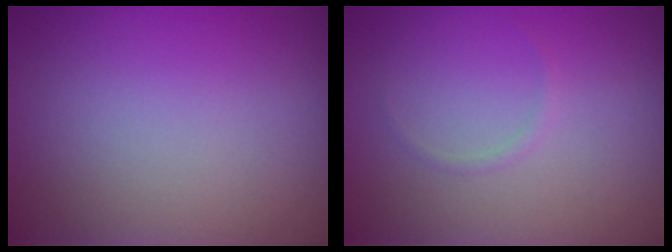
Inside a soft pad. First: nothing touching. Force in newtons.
{"total": 0.5, "press": 0.5, "slide": 0.1}